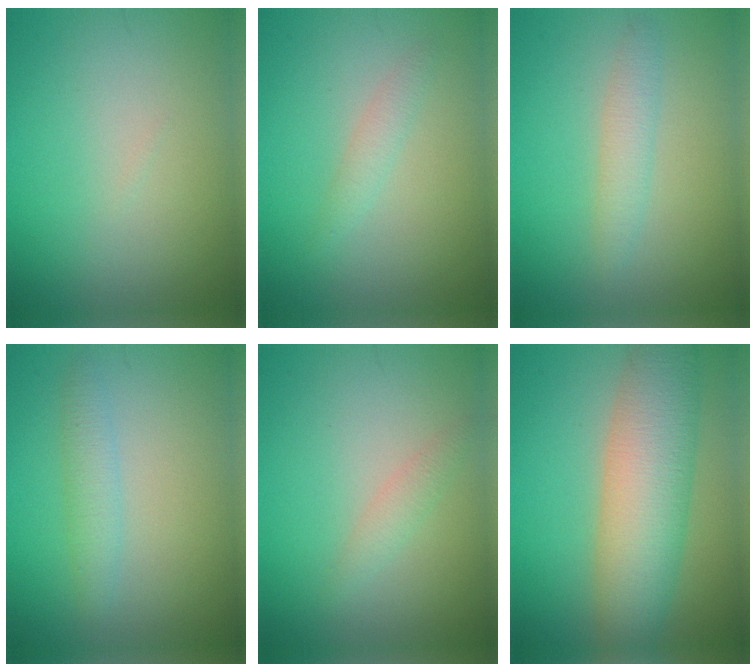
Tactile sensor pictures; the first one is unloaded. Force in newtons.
{"total": 1.3, "press": 1.3, "slide": 0.0}
{"total": 2.1, "press": 2.1, "slide": 0.1}
{"total": 1.9, "press": 1.9, "slide": 0.1}
{"total": 1.3, "press": 1.3, "slide": 0.1}
{"total": 8.5, "press": 8.5, "slide": 0.3}